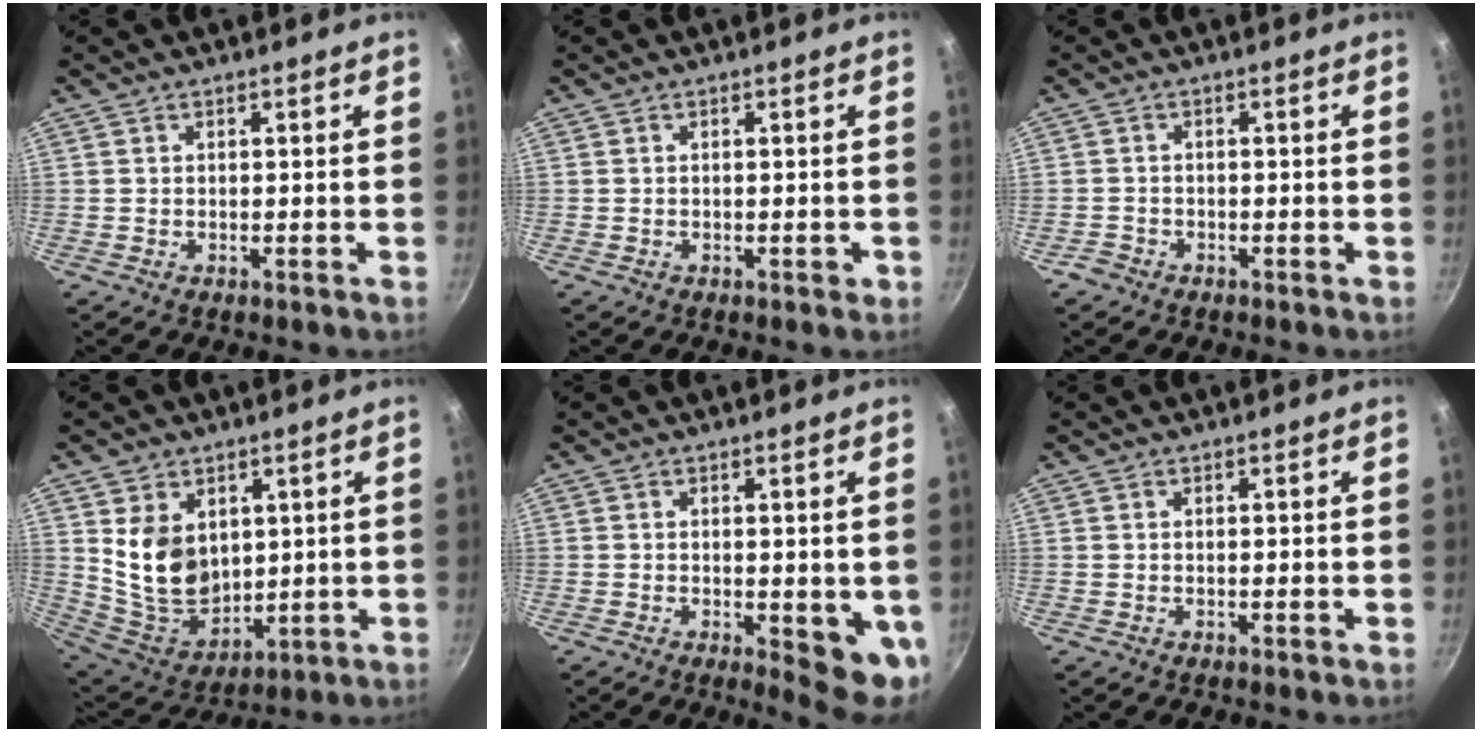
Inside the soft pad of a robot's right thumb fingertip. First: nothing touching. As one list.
[{"total": 1.0, "force": [-0.3, 0.6, 0.7], "torque": [-0.007, 0.004, -0.003]}, {"total": 1.7, "force": [-1.3, 1.2, 0.2], "torque": [-0.007, 0.016, -0.022]}, {"total": 12.8, "force": [3.3, 9.4, 8.0], "torque": [-0.114, -0.036, 0.084]}, {"total": 7.5, "force": [-0.7, 2.6, 7.0], "torque": [-0.071, -0.015, -0.004]}, {"total": 0.0}]